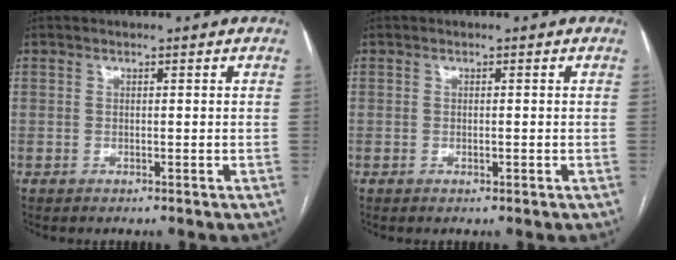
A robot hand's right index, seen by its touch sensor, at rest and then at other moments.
{"total": 0.6, "force": [-0.2, 0.1, 0.6], "torque": [-0.010, -0.001, 0.000]}